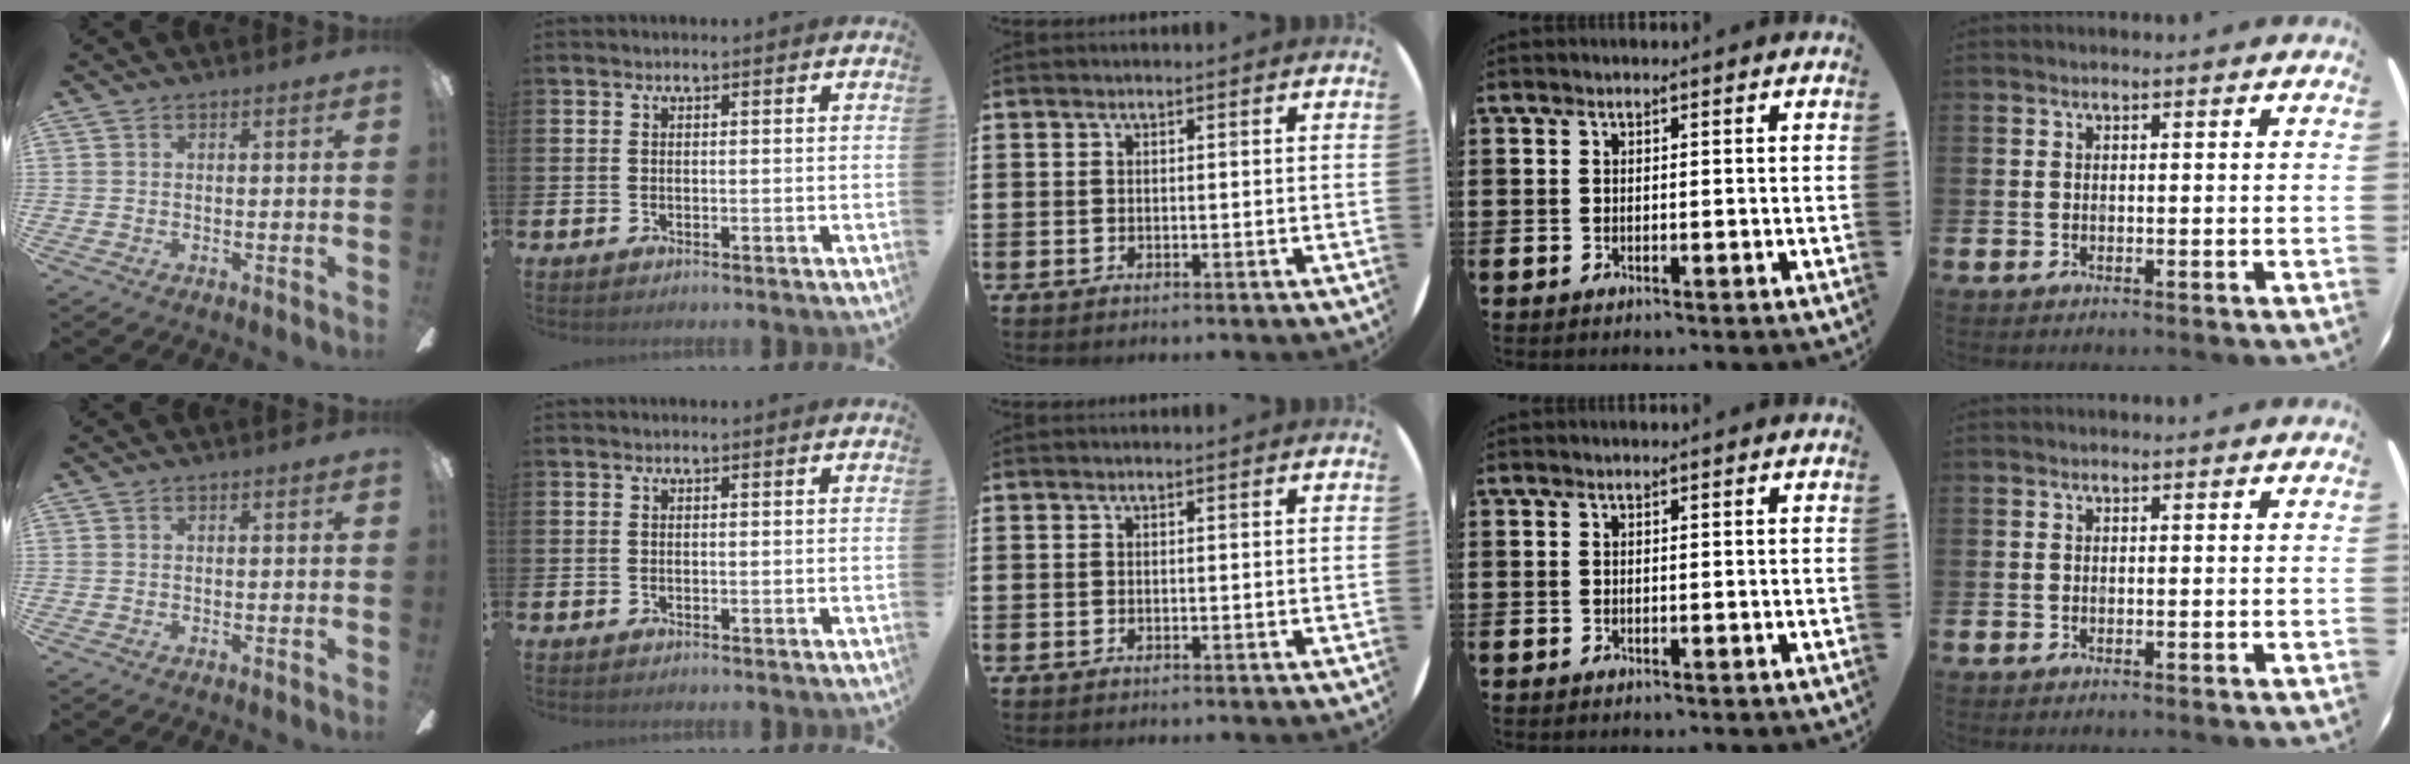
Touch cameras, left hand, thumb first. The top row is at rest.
{}